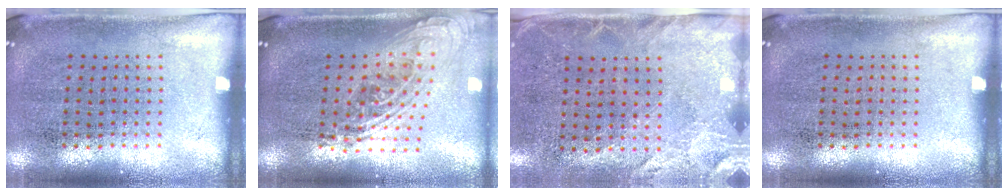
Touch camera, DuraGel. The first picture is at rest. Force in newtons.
{"total": 2.1, "press": 1.6, "slide": 1.4}
{"total": 2.5, "press": 2.1, "slide": 1.3}
{"total": 0.0}